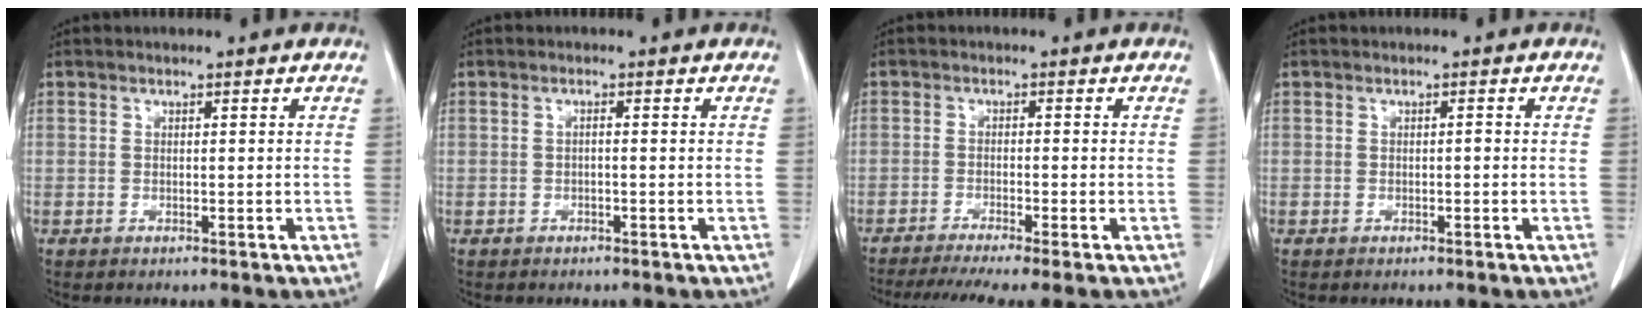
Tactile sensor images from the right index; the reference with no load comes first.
{"total": 1.0, "force": [0.0, 0.4, 0.9], "torque": [-0.021, 0.002, 0.000]}
{"total": 9.1, "force": [-6.6, 0.7, 6.1], "torque": [-0.101, -0.006, -0.104]}
{"total": 0.8, "force": [-0.1, 0.4, 0.7], "torque": [-0.018, 0.006, 0.000]}